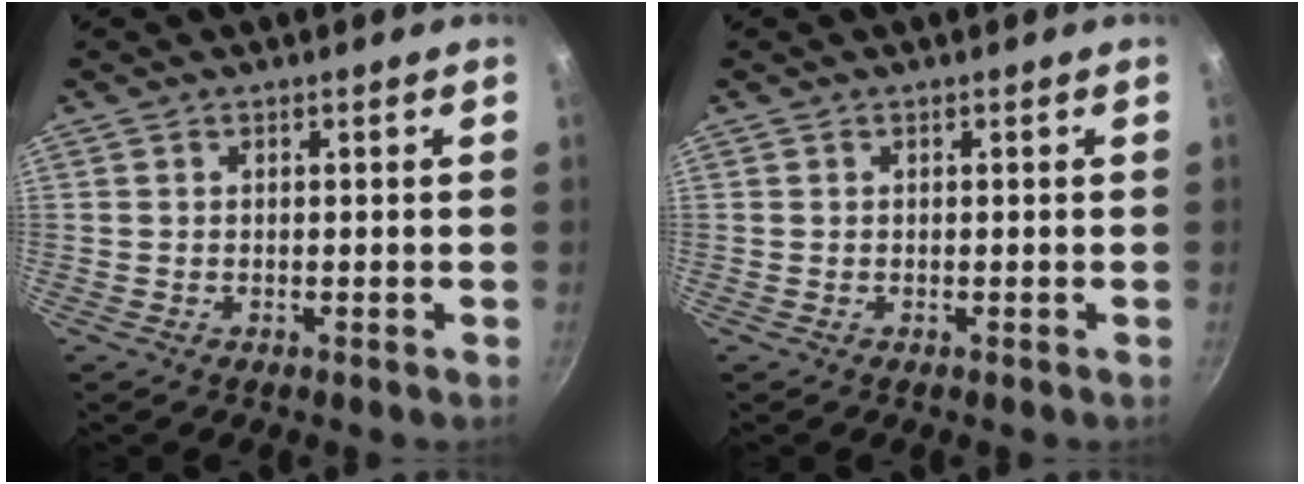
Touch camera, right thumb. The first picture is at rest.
{"total": 0.0}